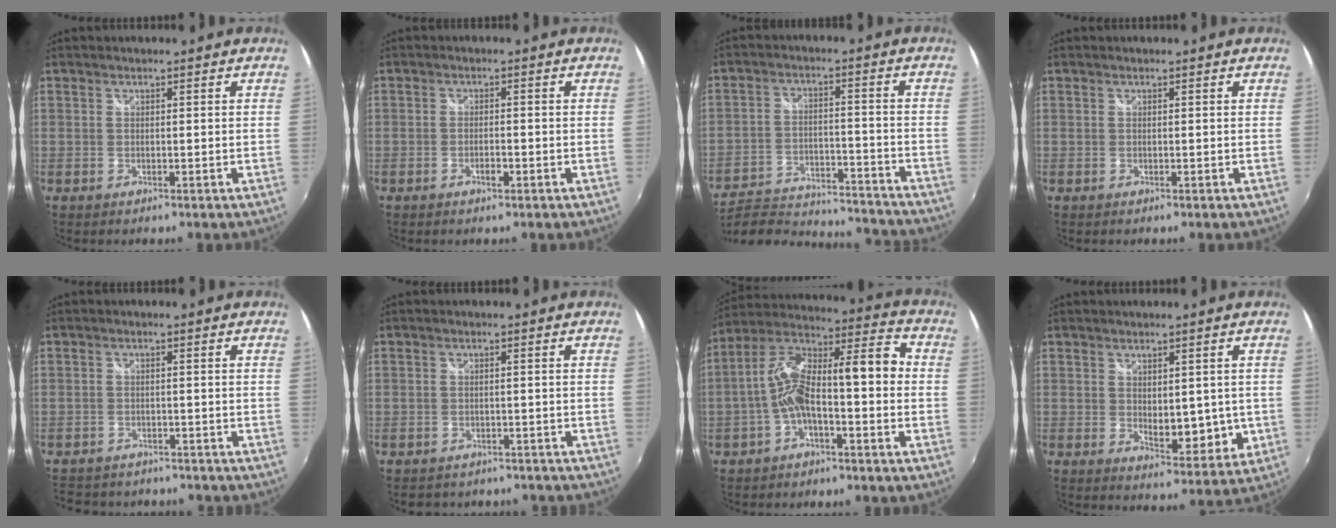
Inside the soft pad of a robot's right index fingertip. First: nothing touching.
{"total": 1.9, "force": [-1.1, 0.6, 1.4], "torque": [-0.030, -0.001, -0.020]}
{"total": 25.5, "force": [-22.7, 6.4, 9.6], "torque": [-0.190, -0.027, -0.321]}
{"total": 0.0}
{"total": 12.4, "force": [-10.4, 5.5, 3.8], "torque": [-0.098, 0.008, -0.144]}
{"total": 9.7, "force": [-8.3, 4.2, 2.6], "torque": [-0.058, 0.000, -0.103]}
{"total": 13.3, "force": [-3.0, 4.5, 12.2], "torque": [-0.225, 0.029, -0.052]}
{"total": 7.0, "force": [-0.4, 4.0, 5.8], "torque": [-0.083, -0.016, 0.004]}